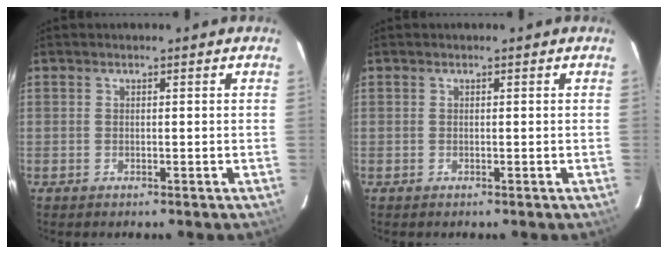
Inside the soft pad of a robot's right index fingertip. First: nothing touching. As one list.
[{"total": 0.0}]